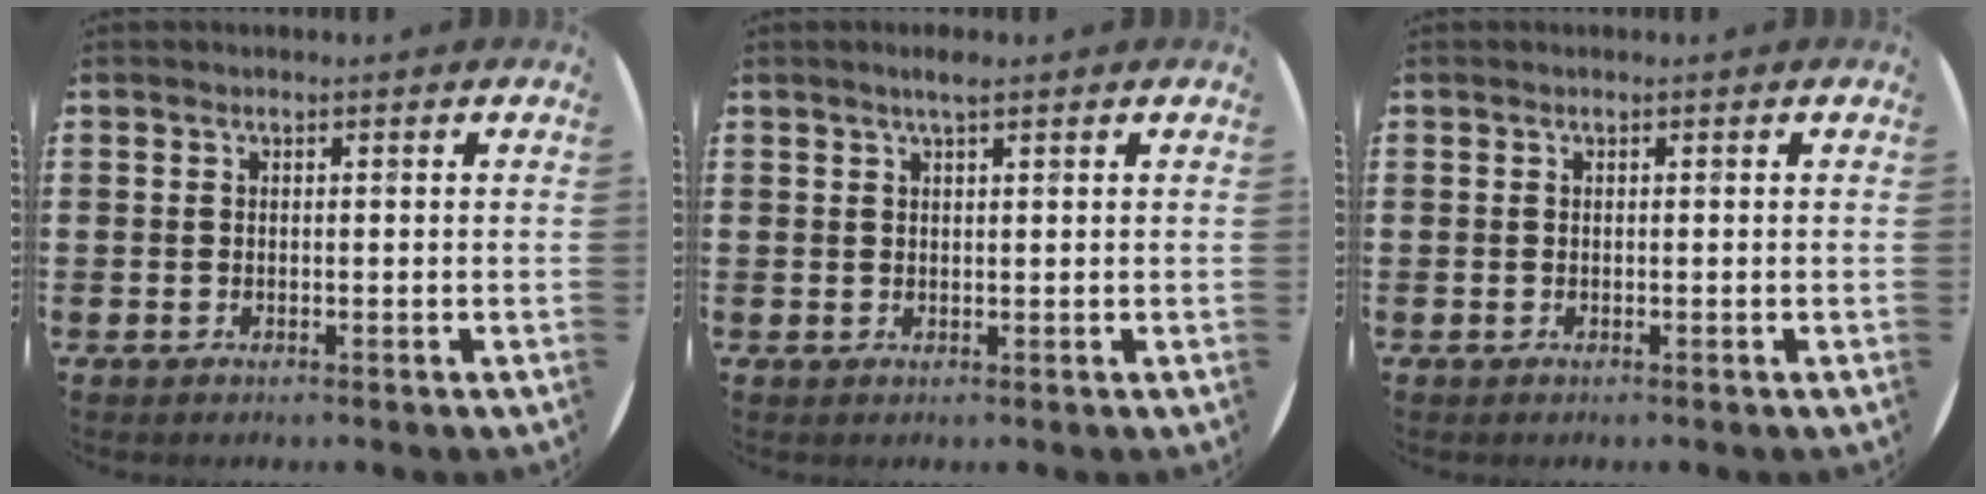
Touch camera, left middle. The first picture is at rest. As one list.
[{"total": 2.1, "force": [1.6, 0.2, 1.4], "torque": [-0.029, 0.004, 0.027]}, {"total": 0.0}]